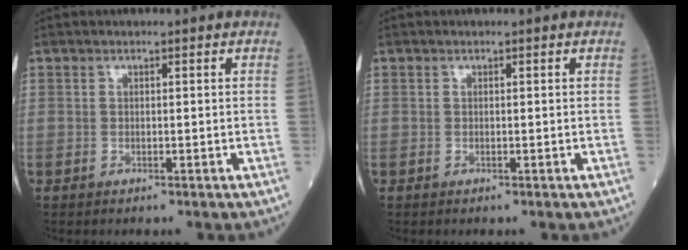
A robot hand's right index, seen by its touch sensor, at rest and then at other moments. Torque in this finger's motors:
{"motor_torque": [0.00, 0.00, 0.00, 0.00]}